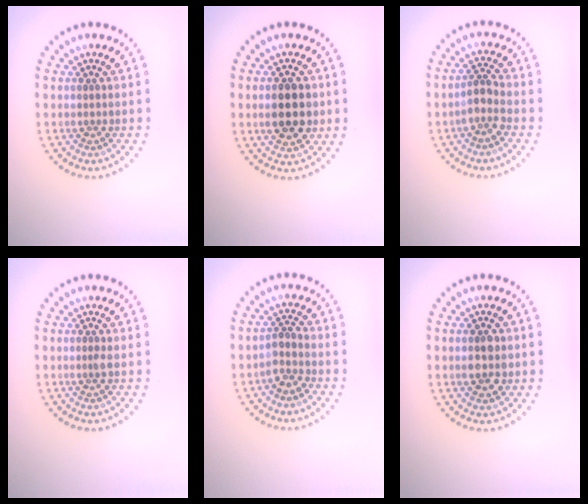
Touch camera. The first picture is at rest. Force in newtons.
{"total": 4.7, "press": 4.7, "slide": 0.2}
{"total": 2.3, "press": 1.8, "slide": 1.4}
{"total": 0.6, "press": 0.4, "slide": 0.4}
{"total": 2.0, "press": 1.6, "slide": 1.2}
{"total": 2.9, "press": 2.9, "slide": 0.1}